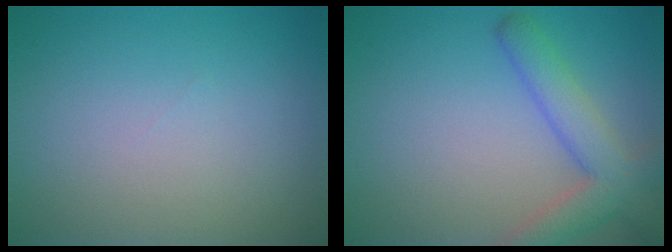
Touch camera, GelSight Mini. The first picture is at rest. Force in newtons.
{"total": 4.7, "press": 4.7, "slide": 0.3}